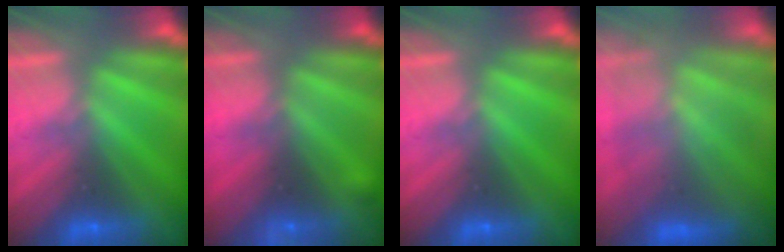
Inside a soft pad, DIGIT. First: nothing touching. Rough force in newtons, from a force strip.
{"total": 2.4}
{"total": 0.0}
{"total": 11.6}